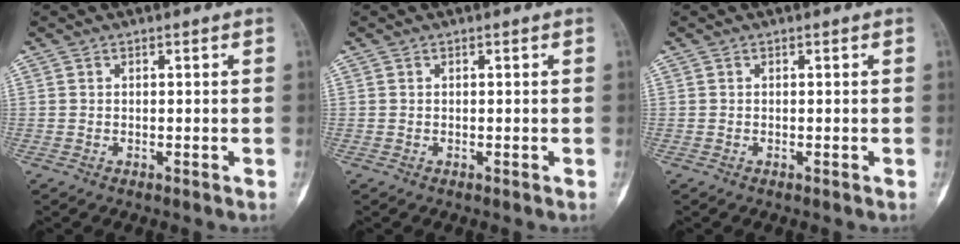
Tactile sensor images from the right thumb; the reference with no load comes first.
{"total": 0.0}
{"total": 0.0}